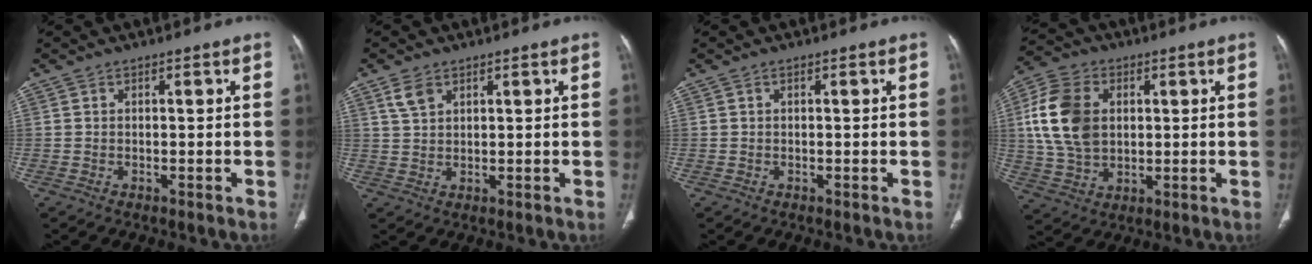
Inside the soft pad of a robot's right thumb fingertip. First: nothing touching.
{"total": 3.4, "force": [2.0, 1.9, 1.9], "torque": [-0.037, -0.003, 0.048]}
{"total": 0.0}
{"total": 13.9, "force": [2.5, 9.8, 9.5], "torque": [-0.177, 0.001, 0.047]}